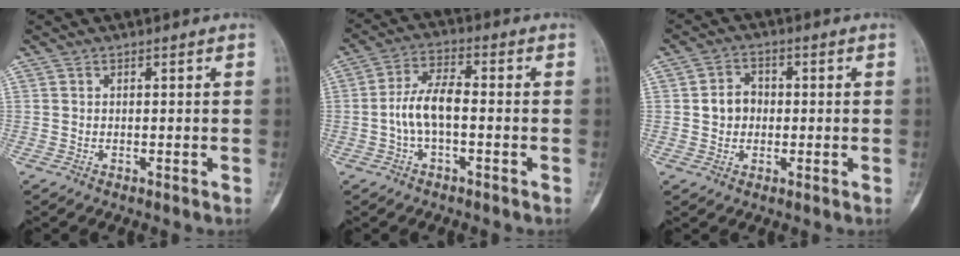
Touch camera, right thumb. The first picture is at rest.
{"total": 7.2, "force": [-1.2, 3.1, 6.4], "torque": [-0.128, 0.026, -0.031]}
{"total": 4.8, "force": [0.0, 4.1, 2.5], "torque": [-0.025, 0.012, -0.005]}